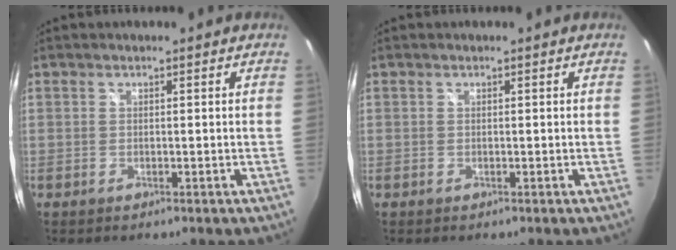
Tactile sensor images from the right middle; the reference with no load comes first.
{"total": 0.0}